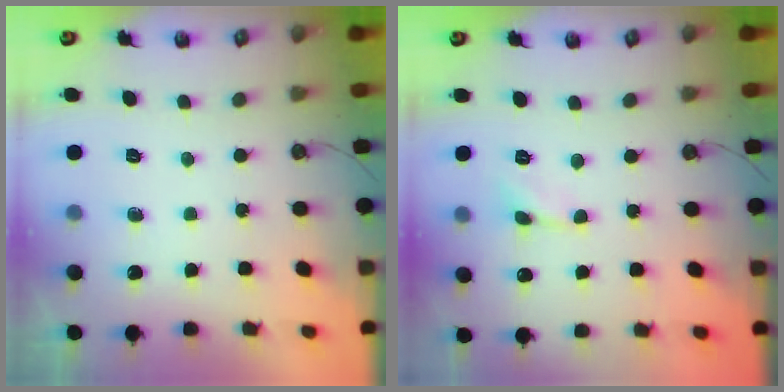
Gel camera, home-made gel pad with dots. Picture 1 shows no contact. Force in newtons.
{"total": 0.8, "press": 0.8, "slide": 0.2}